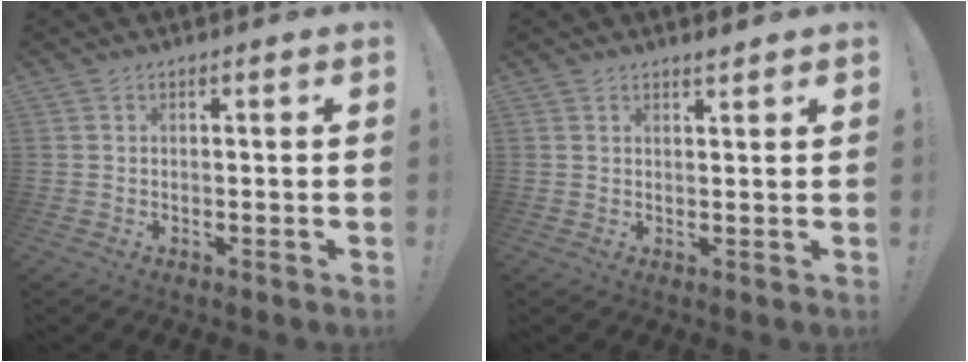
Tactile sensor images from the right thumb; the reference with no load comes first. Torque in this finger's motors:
{"motor_torque": [-0.09, 0.09, 0.05, 0.01, 0.00]}